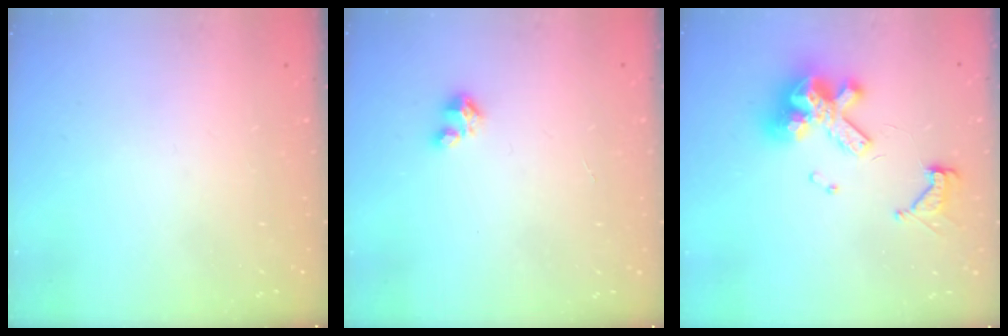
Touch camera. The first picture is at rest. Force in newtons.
{"total": 1.6, "press": 1.6, "slide": 0.1}
{"total": 13.1, "press": 13.0, "slide": 1.6}